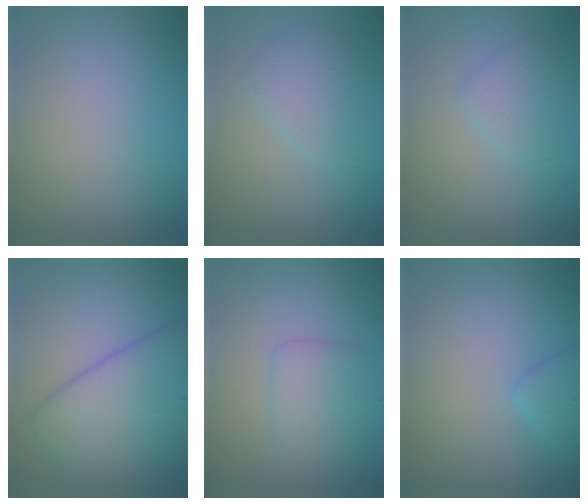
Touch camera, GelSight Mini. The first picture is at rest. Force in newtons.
{"total": 2.6, "press": 2.6, "slide": 0.2}
{"total": 2.0, "press": 2.0, "slide": 0.1}
{"total": 7.5, "press": 7.5, "slide": 0.3}
{"total": 2.7, "press": 2.7, "slide": 0.1}
{"total": 1.7, "press": 1.7, "slide": 0.1}